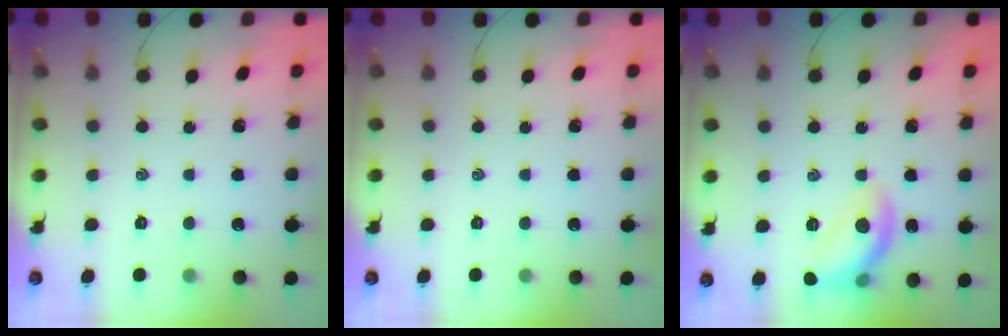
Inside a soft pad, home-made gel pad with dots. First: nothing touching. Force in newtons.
{"total": 0.0}
{"total": 11.8, "press": 11.8, "slide": 0.5}